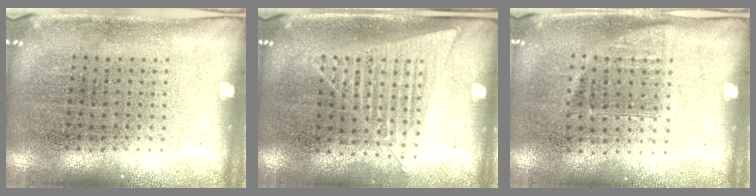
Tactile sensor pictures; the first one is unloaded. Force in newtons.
{"total": 1.3, "press": 1.2, "slide": 0.5}
{"total": 0.9, "press": 0.7, "slide": 0.5}